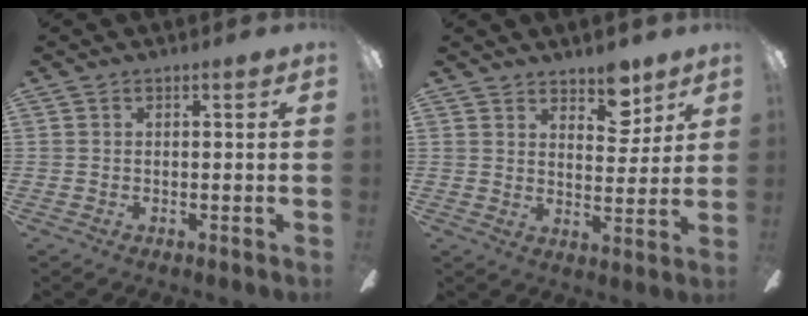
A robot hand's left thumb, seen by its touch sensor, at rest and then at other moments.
{"total": 8.5, "force": [6.3, 4.1, 4.1], "torque": [-0.033, -0.036, 0.107]}